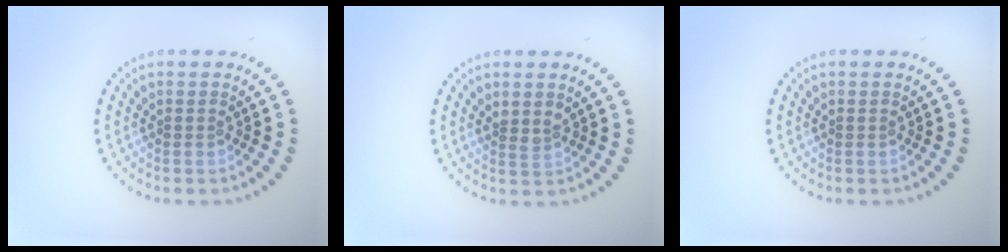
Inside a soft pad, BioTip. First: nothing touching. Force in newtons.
{"total": 1.4, "press": 1.0, "slide": 0.9}
{"total": 0.0}